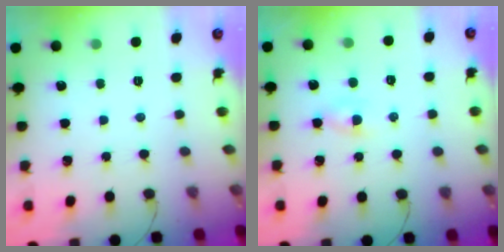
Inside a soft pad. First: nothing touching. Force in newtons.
{"total": 1.6, "press": 1.5, "slide": 0.6}